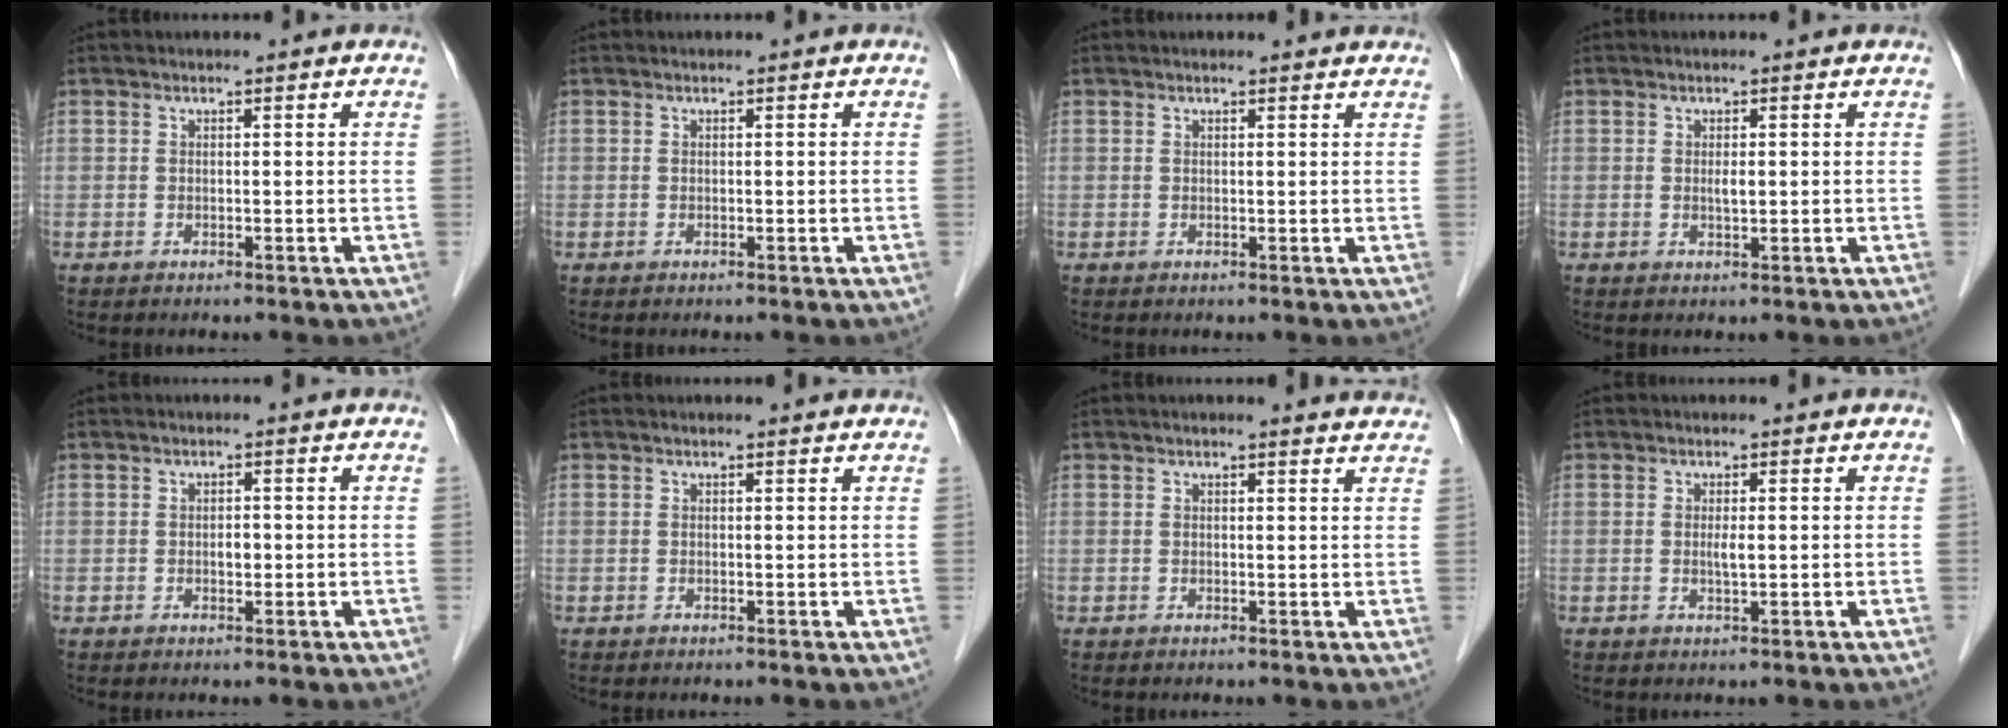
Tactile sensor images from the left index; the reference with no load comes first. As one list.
[{"total": 0.0}, {"total": 2.7, "force": [2.6, 0.4, 0.5], "torque": [-0.012, 0.005, 0.019]}, {"total": 1.1, "force": [0.2, 0.3, 1.1], "torque": [-0.020, -0.001, 0.003]}, {"total": 1.3, "force": [-0.2, 0.8, 1.0], "torque": [-0.017, 0.002, -0.002]}, {"total": 1.5, "force": [1.4, 0.2, 0.4], "torque": [-0.015, 0.008, 0.011]}, {"total": 5.0, "force": [4.7, 0.5, 1.5], "torque": [-0.014, 0.004, 0.034]}, {"total": 1.4, "force": [0.1, 0.2, 1.4], "torque": [-0.030, -0.001, 0.002]}]